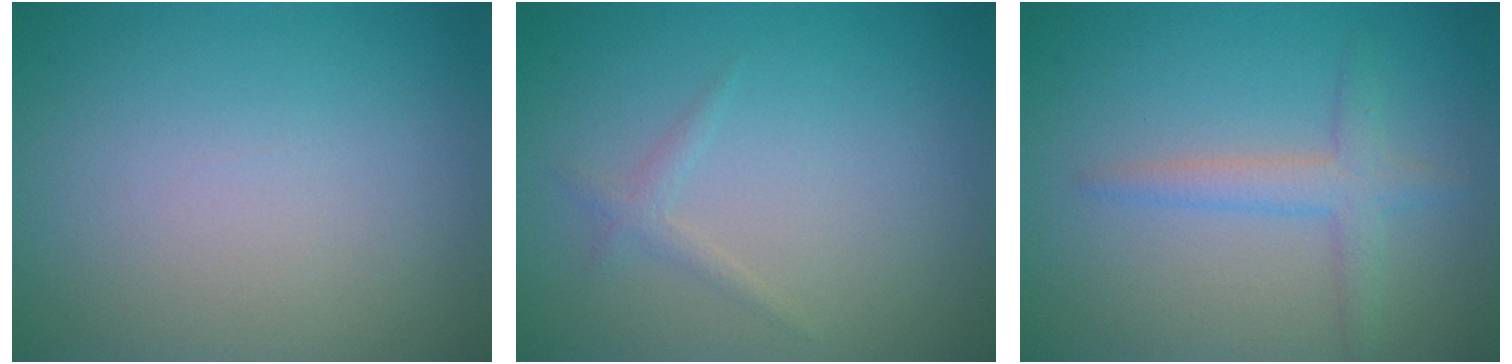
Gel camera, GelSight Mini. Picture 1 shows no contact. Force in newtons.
{"total": 1.0, "press": 1.0, "slide": 0.0}
{"total": 2.4, "press": 2.4, "slide": 0.1}